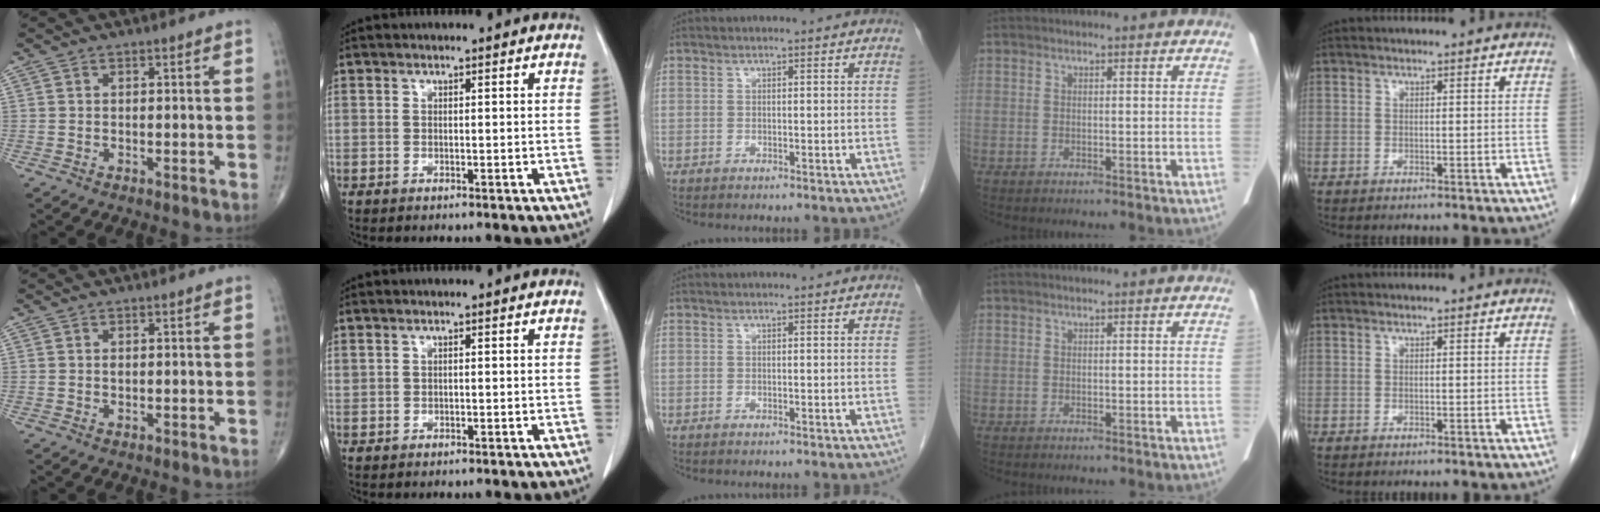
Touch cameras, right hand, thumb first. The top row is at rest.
{"thumb": {"total": 0.5, "force": [0.1, 0.3, 0.4], "torque": [-0.005, -0.001, 0.002]}, "index": {"total": 1.4, "force": [0.4, 1.1, 0.8], "torque": [-0.028, 0.012, 0.014]}}